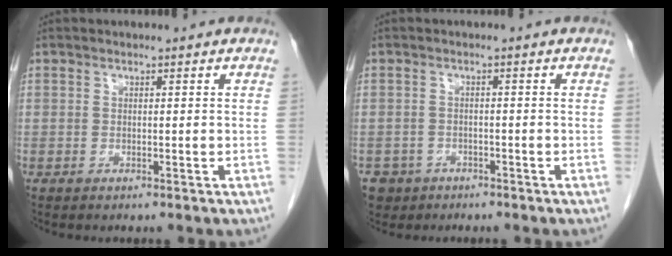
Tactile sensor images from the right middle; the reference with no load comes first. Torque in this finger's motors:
{"motor_torque": [0.59, -0.47, 0.03, -0.01]}